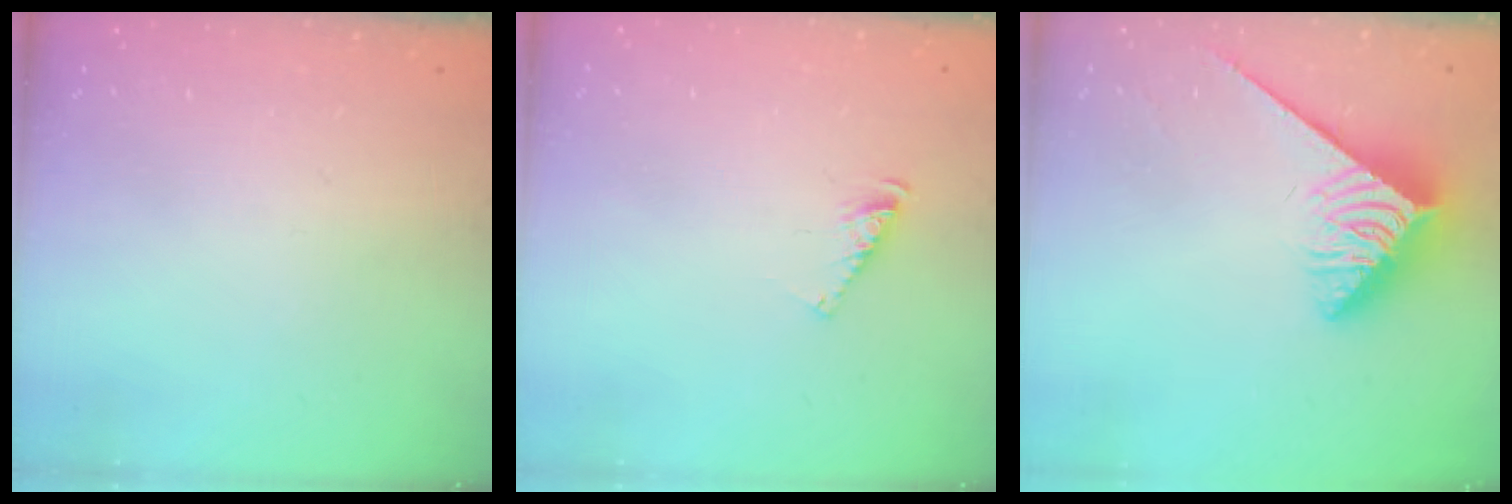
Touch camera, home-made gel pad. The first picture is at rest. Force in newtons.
{"total": 4.3, "press": 4.2, "slide": 0.3}
{"total": 3.9, "press": 3.9, "slide": 0.6}